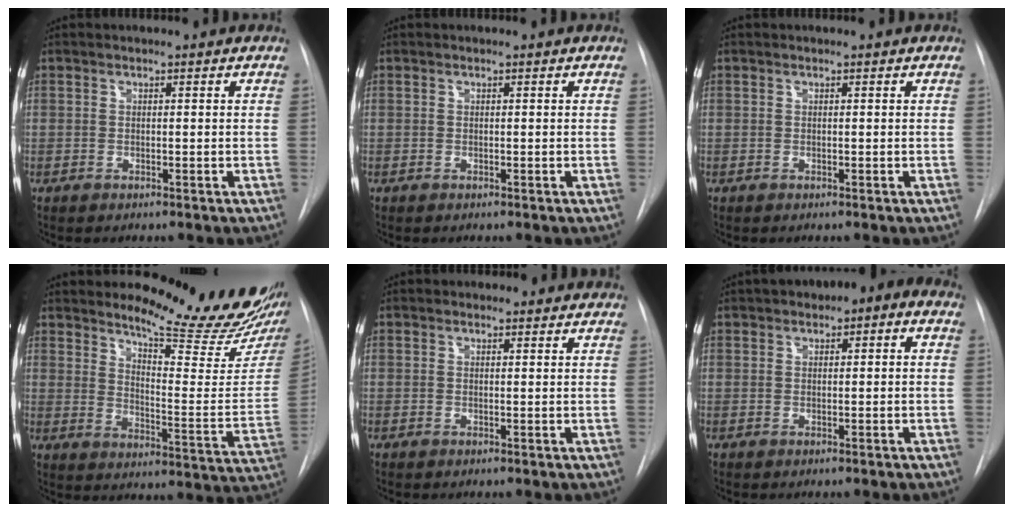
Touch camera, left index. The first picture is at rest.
{"total": 0.0}
{"total": 0.0}
{"total": 18.0, "force": [15.8, 1.1, 8.6], "torque": [-0.119, -0.112, 0.201]}
{"total": 1.1, "force": [1.0, 0.5, -0.1], "torque": [-0.004, -0.001, 0.006]}
{"total": 5.5, "force": [2.5, 2.3, 4.4], "torque": [-0.066, 0.030, 0.032]}